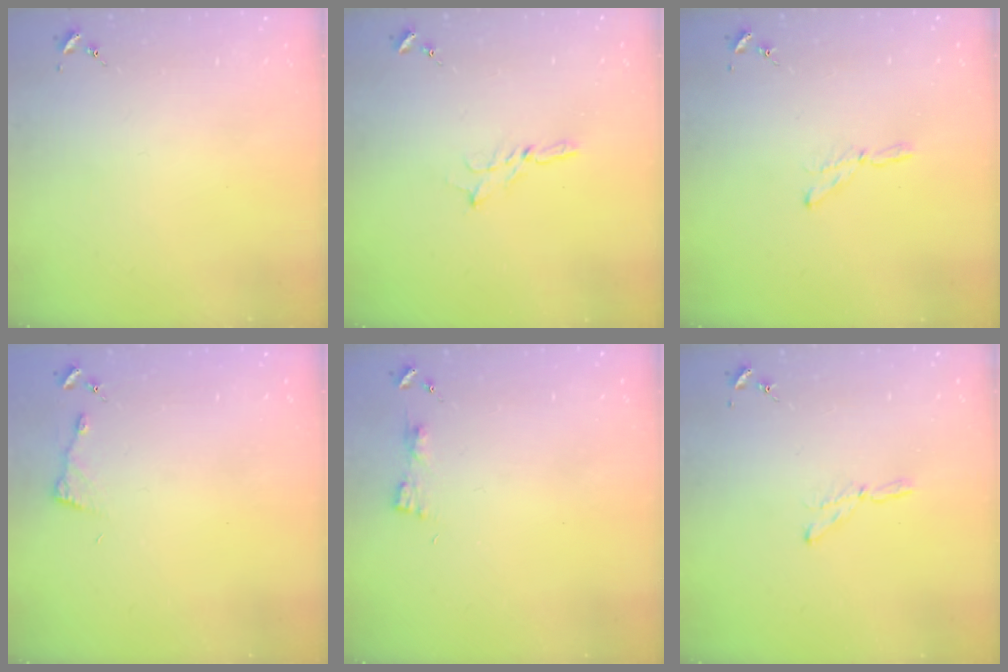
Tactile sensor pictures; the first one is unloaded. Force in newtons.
{"total": 3.1, "press": 3.1, "slide": 0.2}
{"total": 3.7, "press": 3.6, "slide": 0.4}
{"total": 4.2, "press": 4.2, "slide": 0.5}
{"total": 2.9, "press": 2.8, "slide": 0.3}
{"total": 3.7, "press": 3.6, "slide": 0.4}